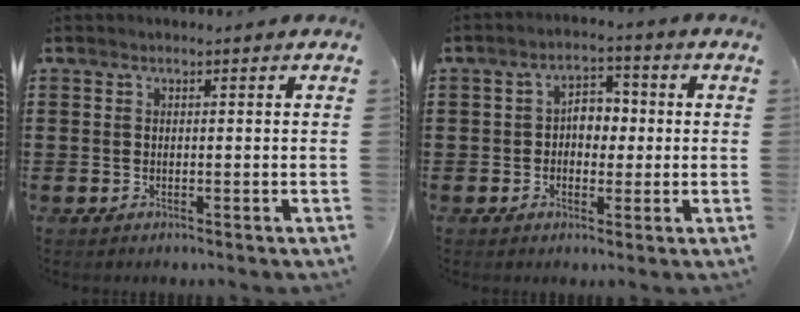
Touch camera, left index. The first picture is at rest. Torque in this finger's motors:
{"motor_torque": [0.19, 0.02, 0.18, 0.03]}